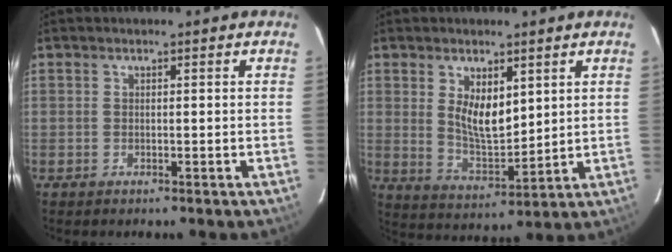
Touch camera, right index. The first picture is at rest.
{"total": 8.5, "force": [3.0, 4.0, 6.9], "torque": [-0.117, -0.005, 0.068]}